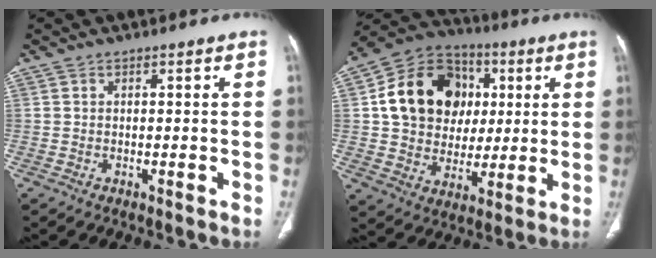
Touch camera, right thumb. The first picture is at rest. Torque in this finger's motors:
{"motor_torque": [0.25, 2.89, 0.61, -0.63, 0.10]}